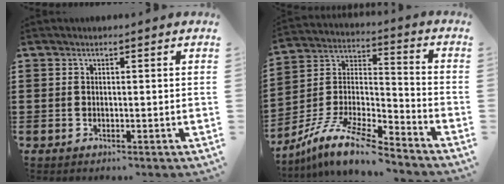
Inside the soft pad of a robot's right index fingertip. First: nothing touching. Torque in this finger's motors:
{"motor_torque": [-0.17, 0.61, -1.05, -0.21]}